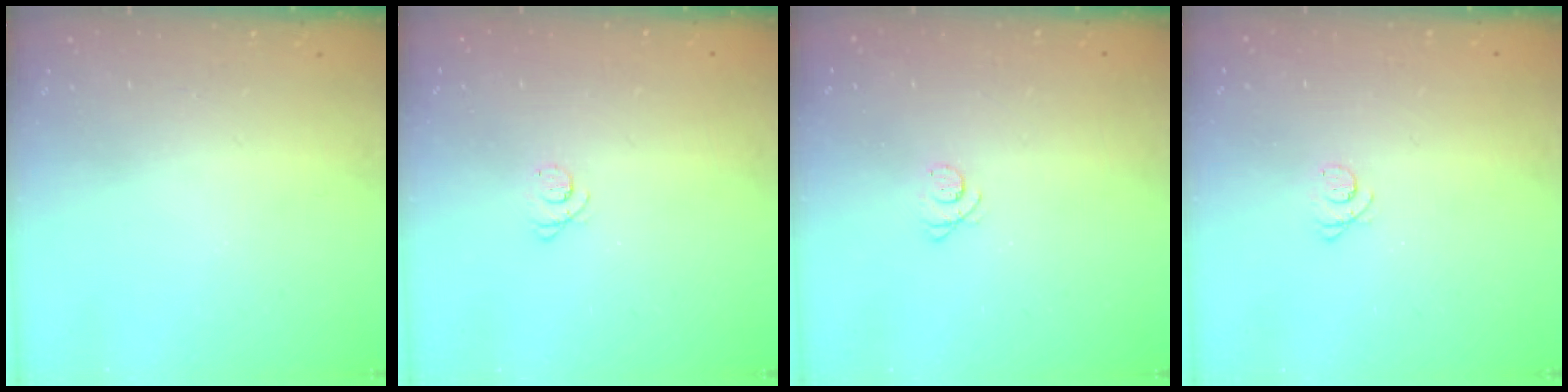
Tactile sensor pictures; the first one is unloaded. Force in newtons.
{"total": 2.5, "press": 2.5, "slide": 0.3}
{"total": 2.5, "press": 2.5, "slide": 0.3}
{"total": 2.3, "press": 2.3, "slide": 0.3}